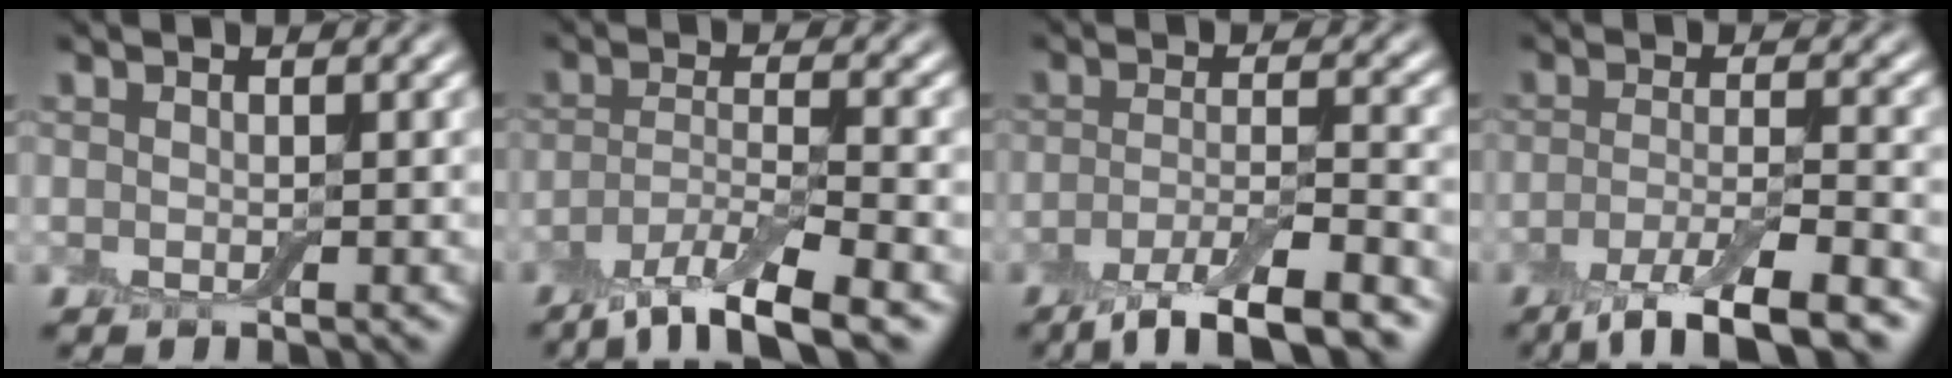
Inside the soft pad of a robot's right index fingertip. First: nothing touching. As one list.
[{"total": 6.2, "force": [-4.2, 1.5, 4.3], "torque": [-0.075, -0.007, -0.083]}, {"total": 6.5, "force": [-4.3, 1.5, 4.6], "torque": [-0.075, -0.002, -0.079]}, {"total": 6.3, "force": [-4.0, 1.4, 4.7], "torque": [-0.076, -0.003, -0.075]}]